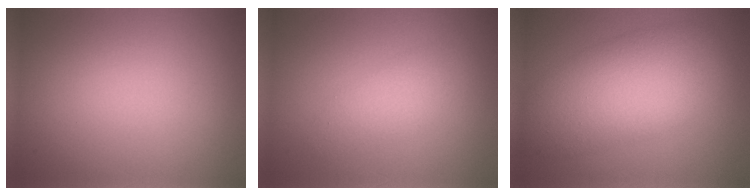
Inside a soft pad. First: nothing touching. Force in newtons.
{"total": 2.3, "press": 2.3, "slide": 0.2}
{"total": 8.2, "press": 8.2, "slide": 0.3}